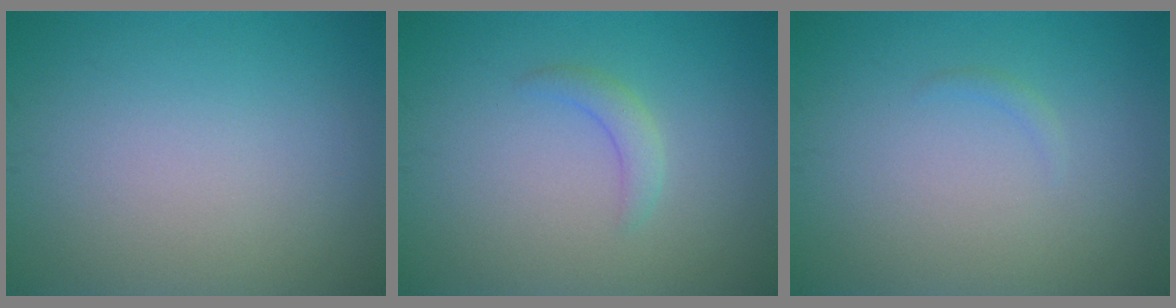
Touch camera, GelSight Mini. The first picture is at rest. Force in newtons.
{"total": 1.6, "press": 1.6, "slide": 0.2}
{"total": 0.5, "press": 0.5, "slide": 0.1}